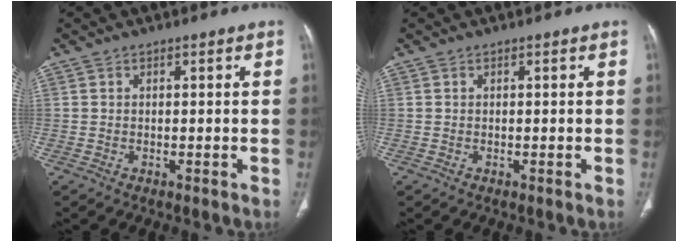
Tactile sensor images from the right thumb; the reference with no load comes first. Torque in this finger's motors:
{"motor_torque": [0.00, 0.00, 0.00, 0.00, 0.00]}